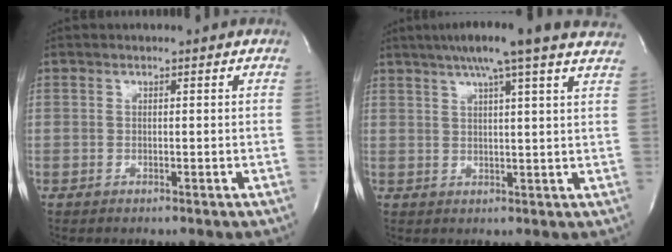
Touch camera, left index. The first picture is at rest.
{"total": 14.7, "force": [11.7, -0.5, 8.9], "torque": [-0.145, 0.026, 0.141]}